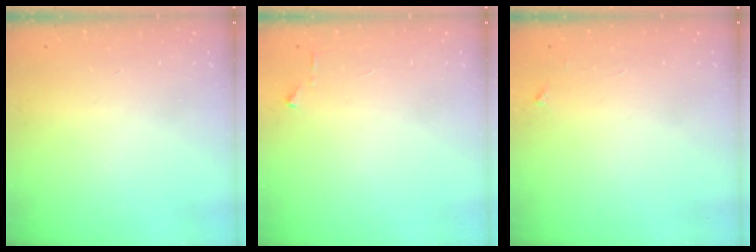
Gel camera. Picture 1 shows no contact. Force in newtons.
{"total": 3.2, "press": 3.2, "slide": 0.4}
{"total": 3.3, "press": 3.3, "slide": 0.4}